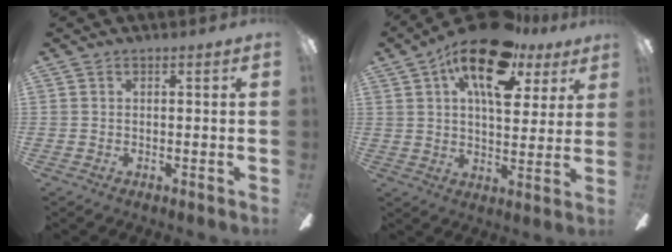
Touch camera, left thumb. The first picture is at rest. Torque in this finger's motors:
{"motor_torque": [0.36, 0.93, 1.55, -1.22, 0.43]}